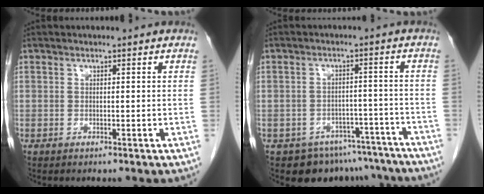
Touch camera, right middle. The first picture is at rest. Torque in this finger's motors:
{"motor_torque": [-0.76, -0.65, -0.05, -0.01]}